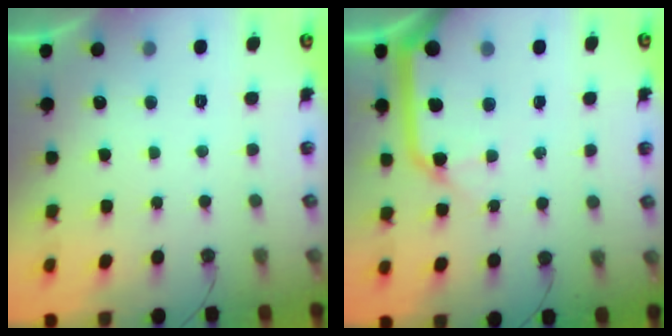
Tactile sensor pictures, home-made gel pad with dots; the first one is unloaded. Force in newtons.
{"total": 17.0, "press": 16.8, "slide": 2.6}